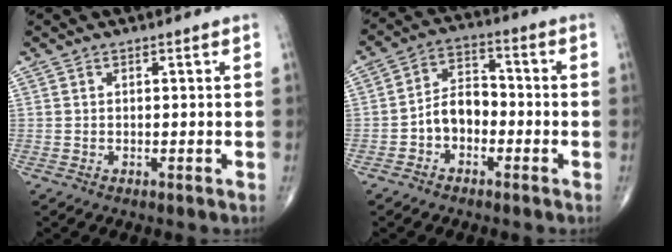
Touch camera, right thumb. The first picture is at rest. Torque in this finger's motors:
{"motor_torque": [0.13, -0.02, 0.16, 0.03, 0.12]}